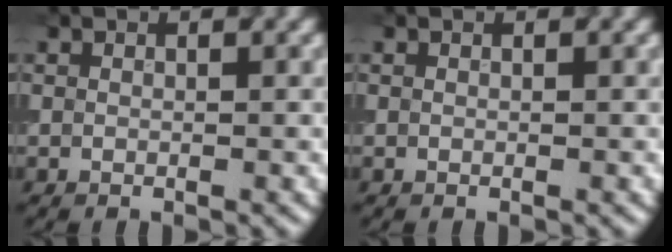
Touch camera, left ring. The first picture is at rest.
{"total": 0.0}